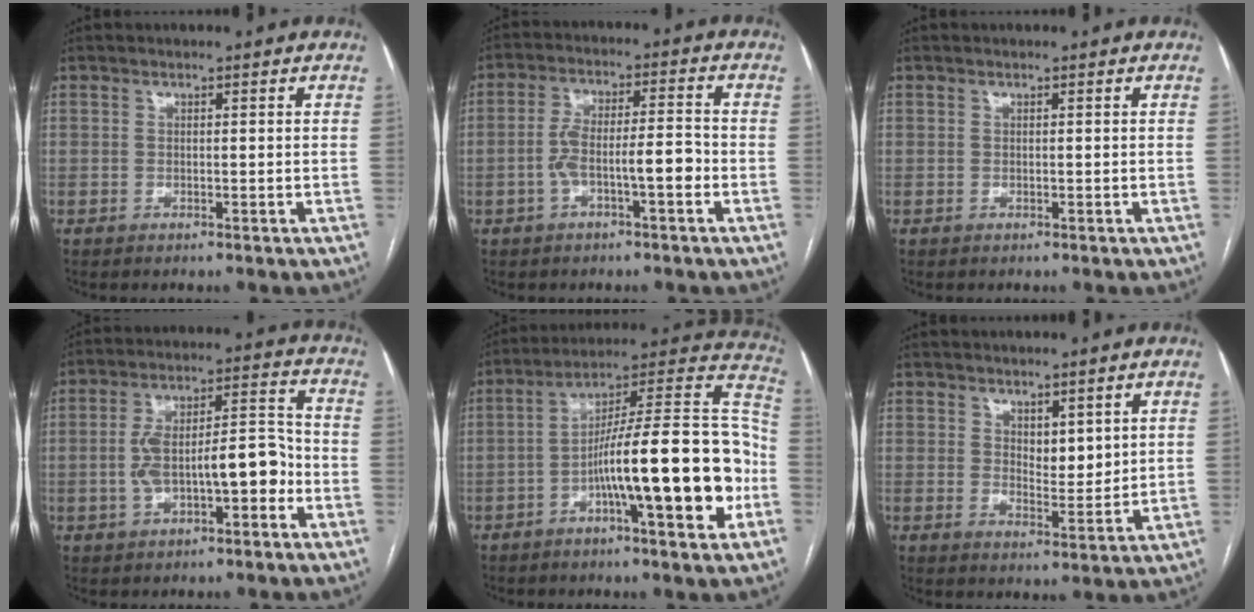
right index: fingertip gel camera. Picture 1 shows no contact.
{"total": 7.2, "force": [-2.5, 1.4, 6.6], "torque": [-0.124, 0.026, -0.040]}
{"total": 0.0}
{"total": 11.4, "force": [-2.8, 3.9, 10.4], "torque": [-0.179, 0.038, -0.039]}
{"total": 21.2, "force": [-5.8, 2.3, 20.2], "torque": [-0.271, 0.024, -0.088]}
{"total": 4.0, "force": [2.2, 1.8, 2.8], "torque": [-0.045, -0.010, 0.043]}